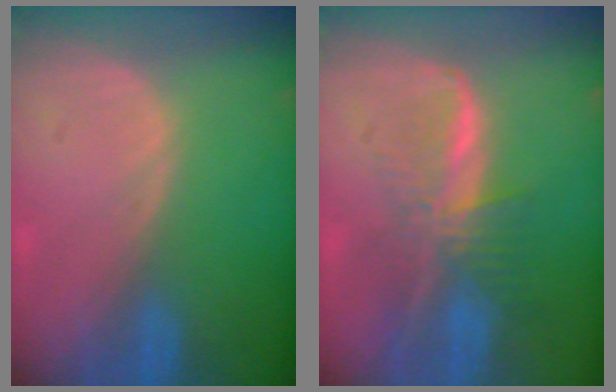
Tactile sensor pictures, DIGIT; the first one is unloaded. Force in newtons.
{"total": 8.0, "press": 6.8, "slide": 4.4}